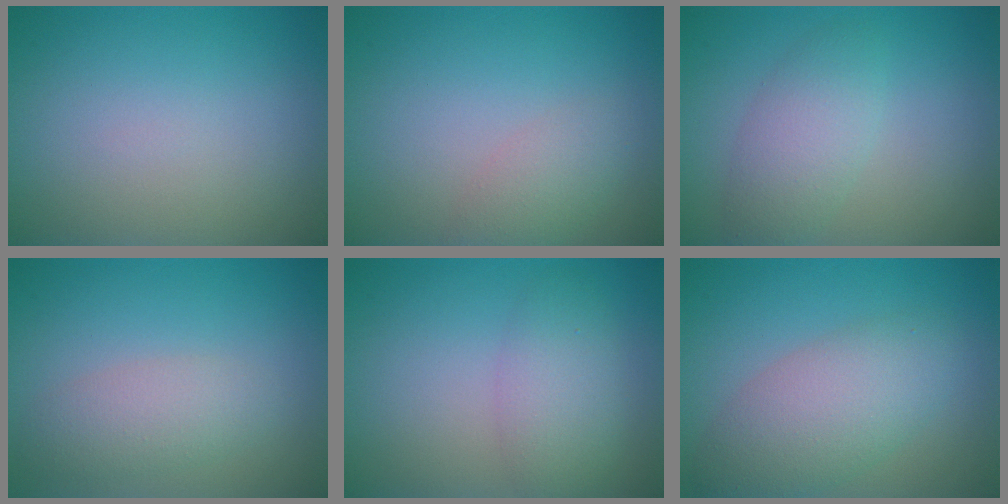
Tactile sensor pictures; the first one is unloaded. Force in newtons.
{"total": 2.1, "press": 2.1, "slide": 0.1}
{"total": 3.4, "press": 3.4, "slide": 0.1}
{"total": 2.9, "press": 2.9, "slide": 0.1}
{"total": 3.5, "press": 3.5, "slide": 0.1}
{"total": 4.4, "press": 4.4, "slide": 0.2}